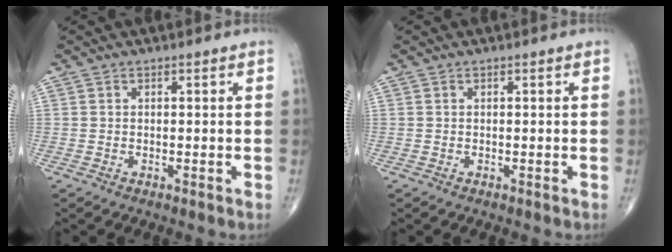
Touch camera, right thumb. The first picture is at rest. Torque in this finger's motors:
{"motor_torque": [0.06, 0.06, 0.01, -0.01, 0.00]}